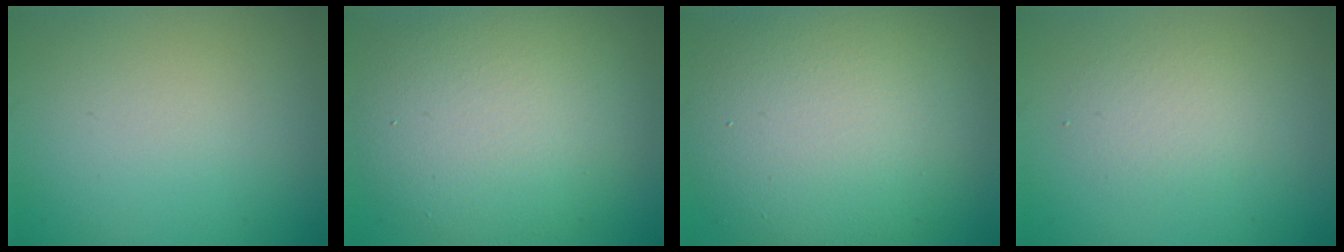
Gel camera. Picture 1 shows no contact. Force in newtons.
{"total": 9.5, "press": 9.5, "slide": 0.3}
{"total": 11.7, "press": 11.7, "slide": 0.9}
{"total": 2.2, "press": 2.2, "slide": 0.3}